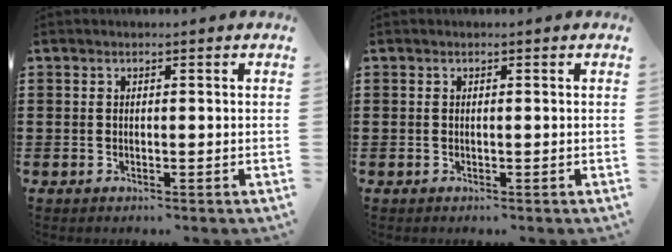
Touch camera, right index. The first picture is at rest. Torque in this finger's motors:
{"motor_torque": [0.00, 0.05, 0.01, 0.00]}